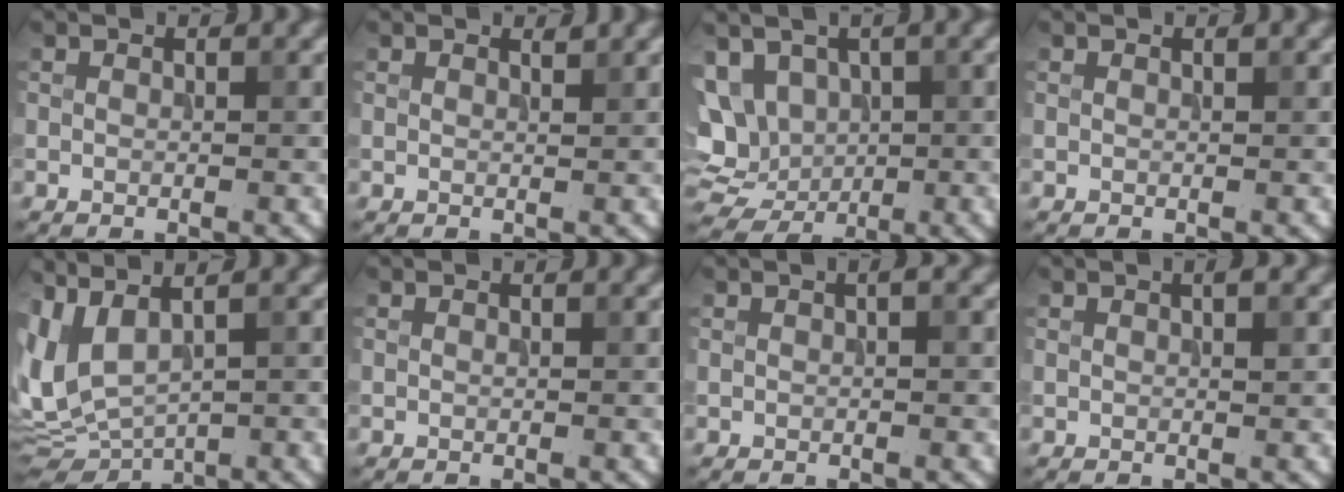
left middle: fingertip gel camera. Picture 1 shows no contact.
{"total": 0.6, "force": [0.5, 0.0, 0.2], "torque": [0.000, -0.001, 0.010]}
{"total": 9.3, "force": [2.3, 6.9, 5.6], "torque": [-0.093, 0.019, 0.032]}
{"total": 0.0}
{"total": 6.3, "force": [1.2, 2.8, 5.5], "torque": [-0.120, -0.006, 0.037]}
{"total": 0.0}
{"total": 0.7, "force": [0.3, 0.1, 0.7], "torque": [-0.012, 0.006, 0.004]}
{"total": 1.1, "force": [0.5, 0.1, 0.9], "torque": [-0.015, 0.002, 0.007]}